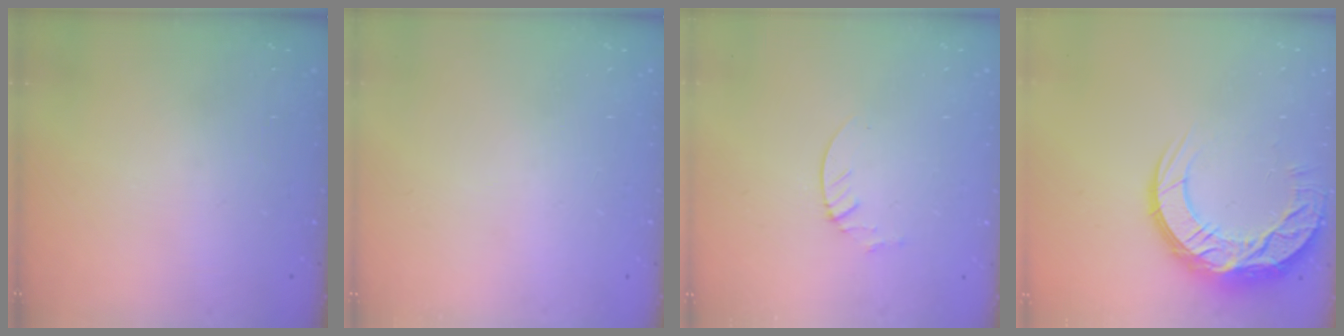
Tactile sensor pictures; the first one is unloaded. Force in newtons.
{"total": 0.0}
{"total": 1.9, "press": 1.9, "slide": 0.2}
{"total": 14.8, "press": 14.8, "slide": 1.0}